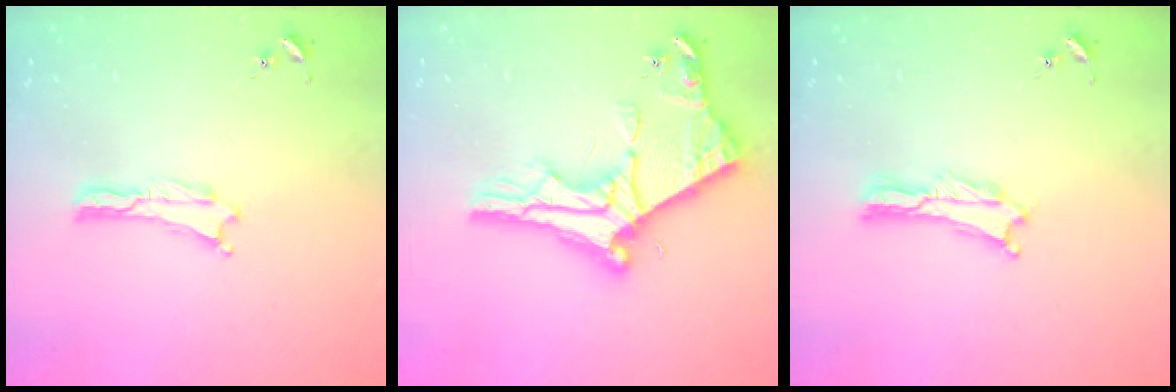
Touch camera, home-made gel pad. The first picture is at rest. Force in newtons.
{"total": 11.2, "press": 11.1, "slide": 1.1}
{"total": 0.7, "press": 0.7, "slide": 0.2}